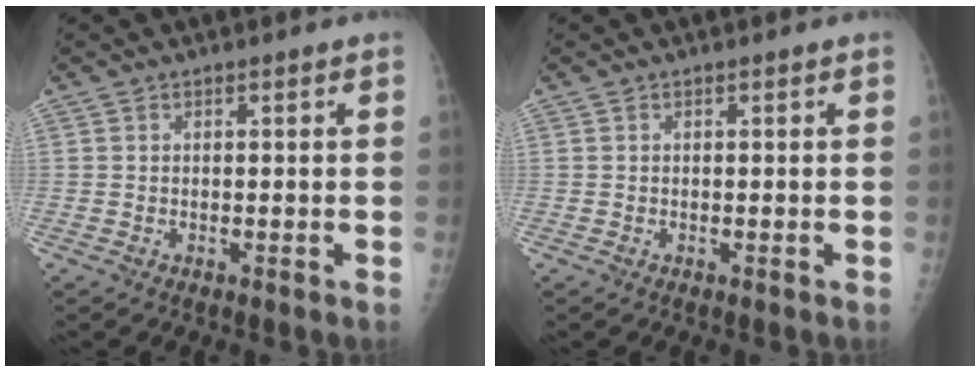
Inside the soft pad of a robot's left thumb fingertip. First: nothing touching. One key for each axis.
{"total": 0.0}